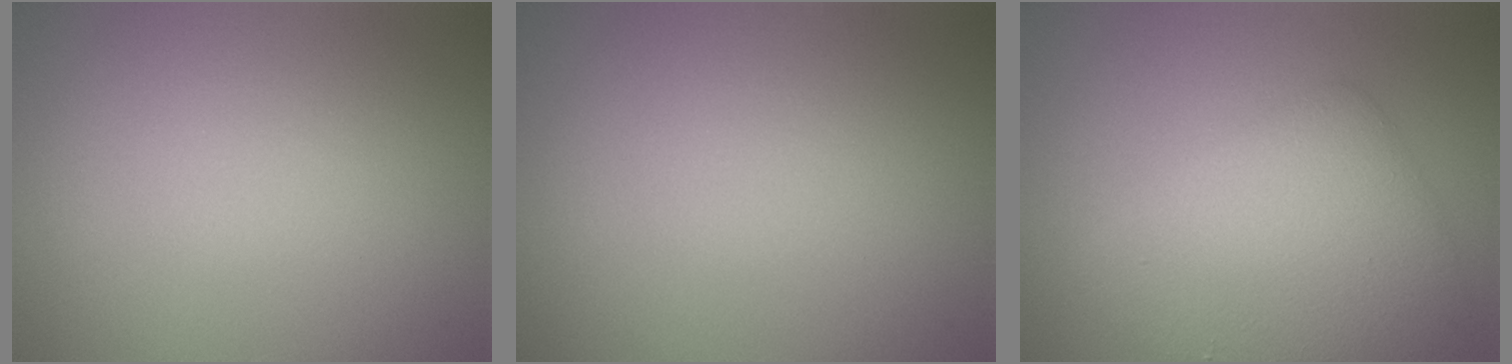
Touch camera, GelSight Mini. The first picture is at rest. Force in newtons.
{"total": 0.0}
{"total": 6.3, "press": 6.3, "slide": 0.1}